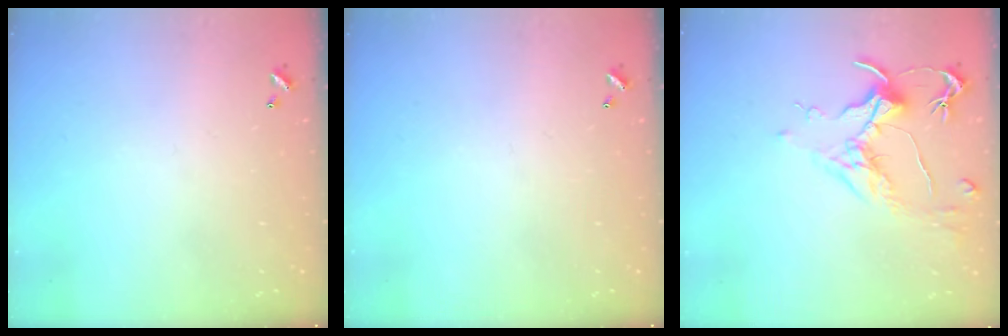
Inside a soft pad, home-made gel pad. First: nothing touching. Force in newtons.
{"total": 0.0}
{"total": 1.7, "press": 1.4, "slide": 0.9}